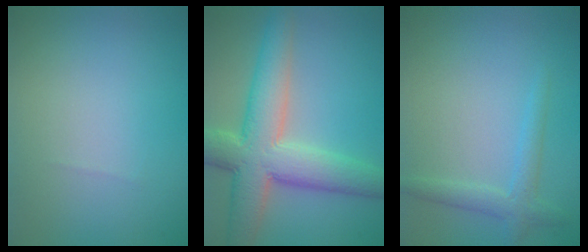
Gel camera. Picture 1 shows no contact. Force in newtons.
{"total": 8.5, "press": 8.5, "slide": 0.4}
{"total": 2.1, "press": 2.1, "slide": 0.1}